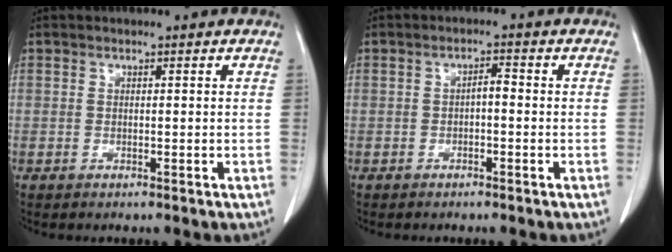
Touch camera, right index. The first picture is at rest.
{"total": 1.8, "force": [-0.3, 0.7, 1.7], "torque": [-0.028, 0.008, -0.004]}